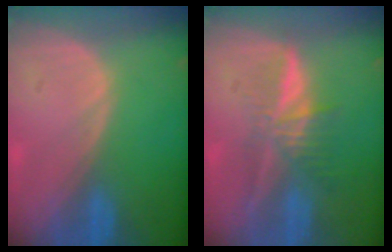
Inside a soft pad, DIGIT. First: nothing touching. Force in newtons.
{"total": 5.9, "press": 5.5, "slide": 2.2}